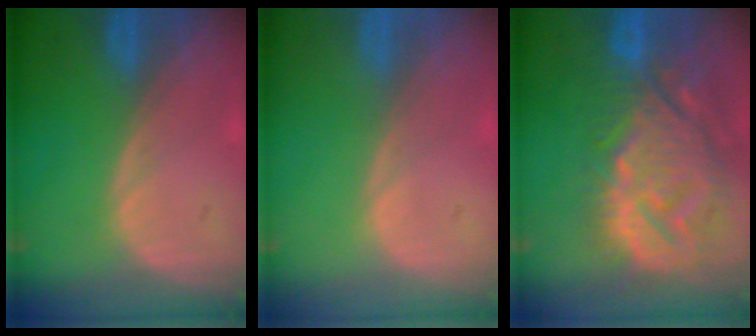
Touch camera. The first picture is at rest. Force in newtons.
{"total": 0.0}
{"total": 14.4, "press": 12.3, "slide": 7.5}